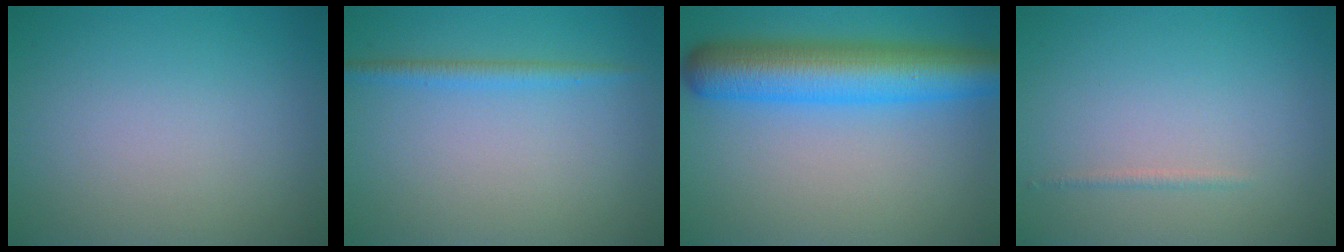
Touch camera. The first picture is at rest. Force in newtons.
{"total": 1.6, "press": 1.6, "slide": 0.0}
{"total": 8.7, "press": 8.7, "slide": 0.2}
{"total": 0.6, "press": 0.6, "slide": 0.0}